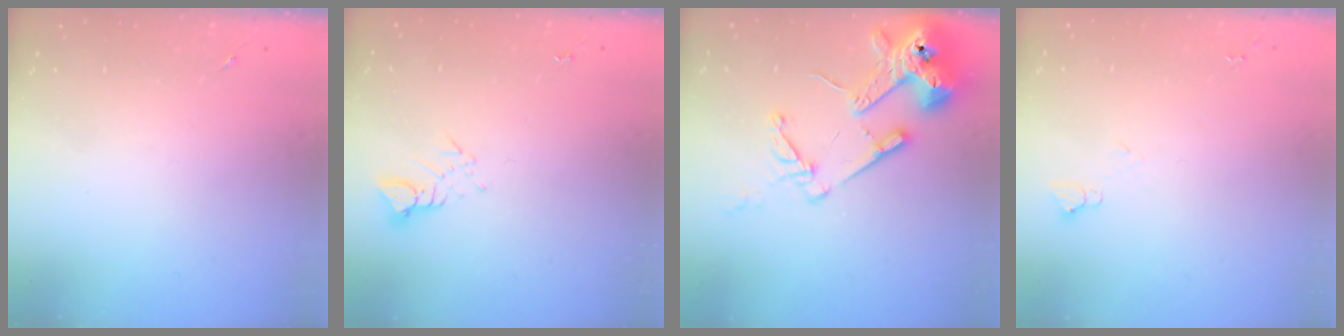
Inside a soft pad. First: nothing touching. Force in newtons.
{"total": 3.1, "press": 3.1, "slide": 0.2}
{"total": 17.2, "press": 17.1, "slide": 2.1}
{"total": 3.6, "press": 3.6, "slide": 0.5}